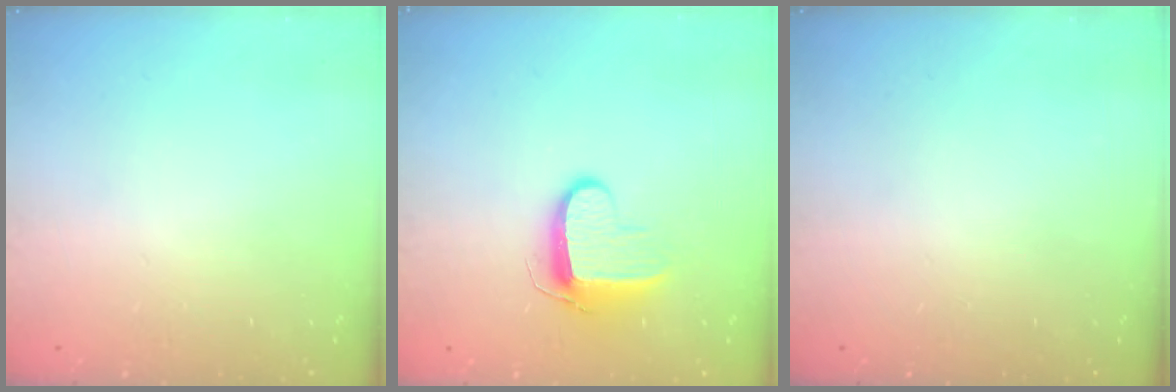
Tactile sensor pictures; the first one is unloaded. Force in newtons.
{"total": 9.0, "press": 9.0, "slide": 0.5}
{"total": 0.0}